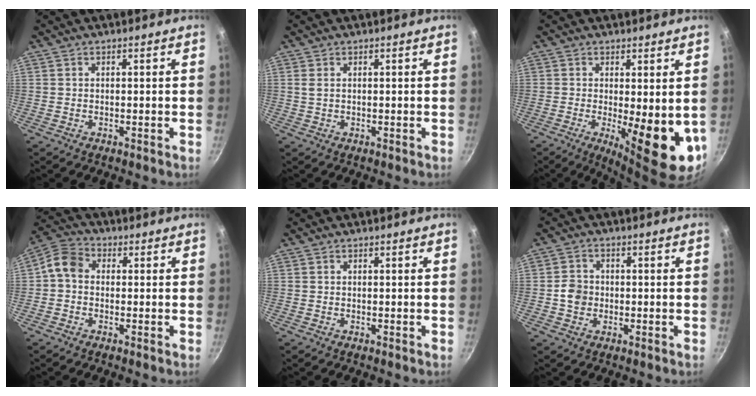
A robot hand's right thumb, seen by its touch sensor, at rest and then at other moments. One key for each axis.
{"total": 1.1, "fx": 0.4, "fy": 0.6, "fz": 0.9, "tx": -0.018, "ty": 0.001, "tz": 0.009}
{"total": 11.9, "fx": -1.4, "fy": 3.8, "fz": 11.2, "tx": -0.131, "ty": -0.014, "tz": -0.005}
{"total": 5.6, "fx": -0.3, "fy": 4.5, "fz": 3.2, "tx": -0.056, "ty": 0.021, "tz": -0.026}
{"total": 0.0}
{"total": 4.3, "fx": -0.7, "fy": 3.8, "fz": 1.9, "tx": -0.018, "ty": 0.013, "tz": -0.017}